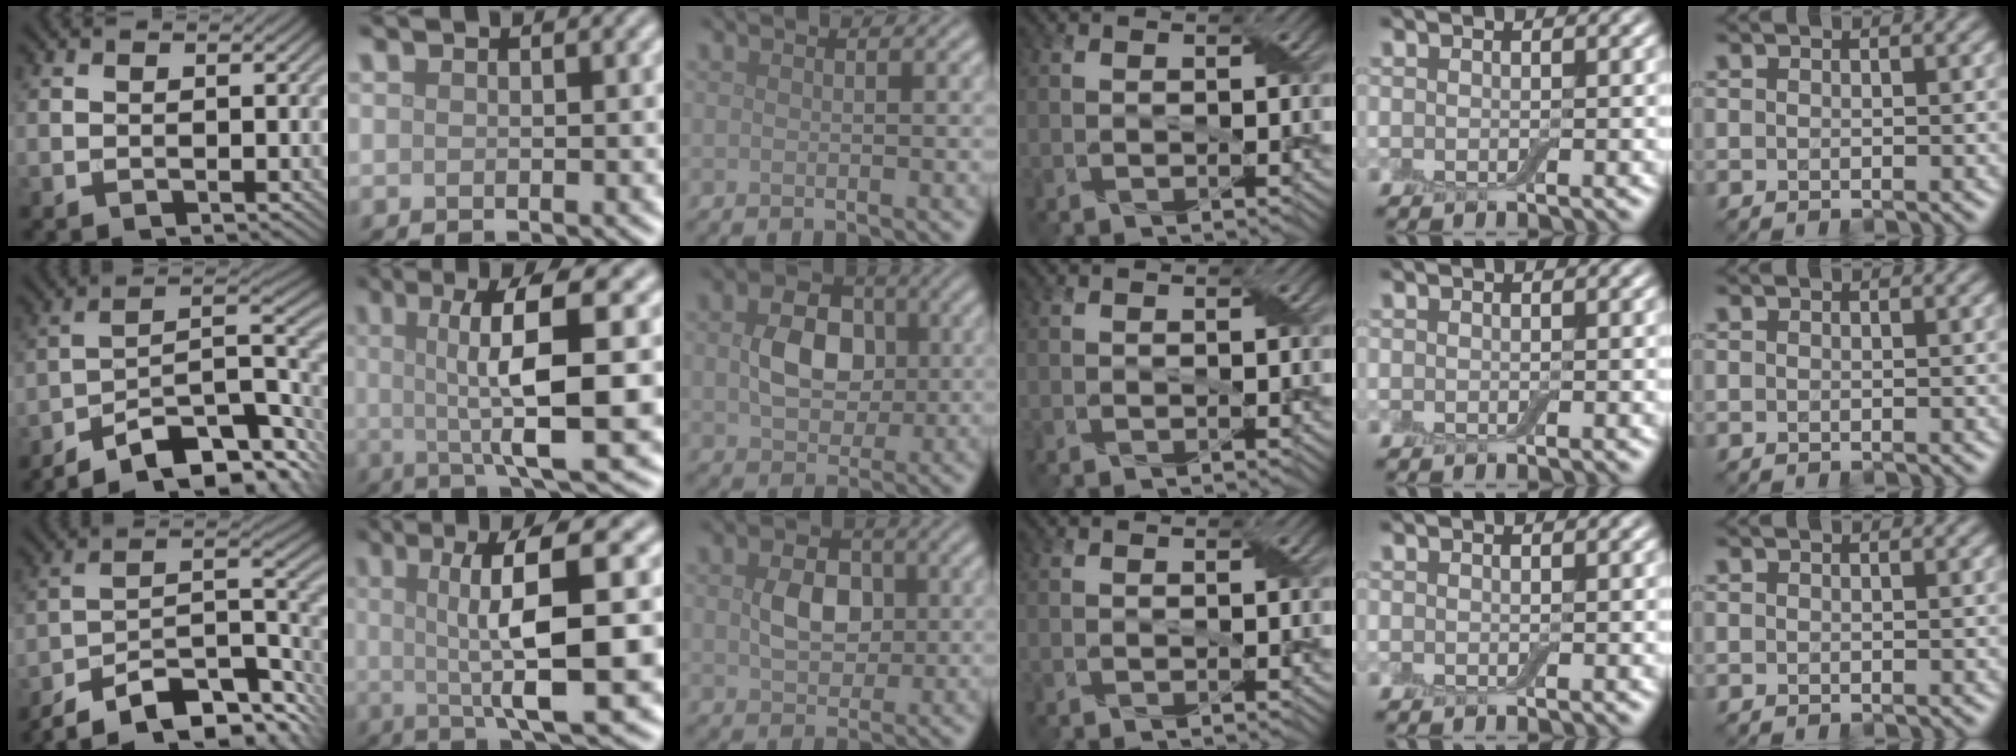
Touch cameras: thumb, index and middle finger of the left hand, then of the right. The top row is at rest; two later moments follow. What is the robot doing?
{"motion": "wrap", "object": "adhesive wrap"}